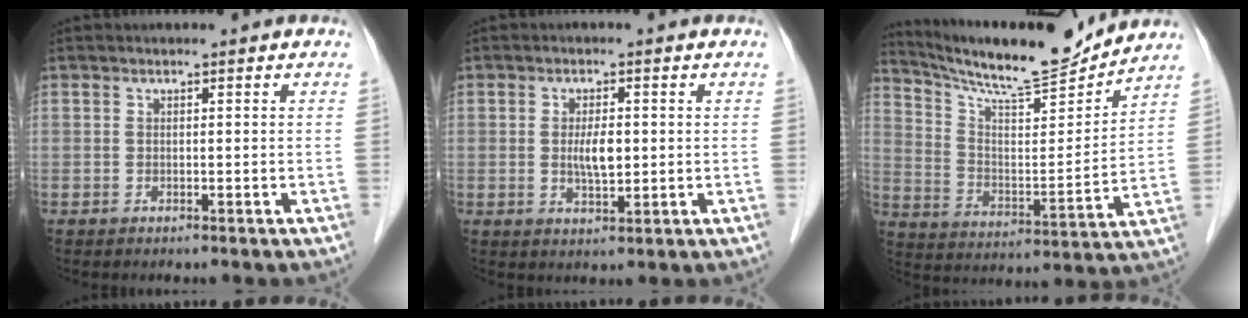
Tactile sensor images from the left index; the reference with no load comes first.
{"total": 3.7, "force": [0.2, 1.3, 3.5], "torque": [-0.067, -0.003, 0.007]}
{"total": 15.7, "force": [14.9, 0.2, 4.8], "torque": [-0.098, -0.013, 0.250]}